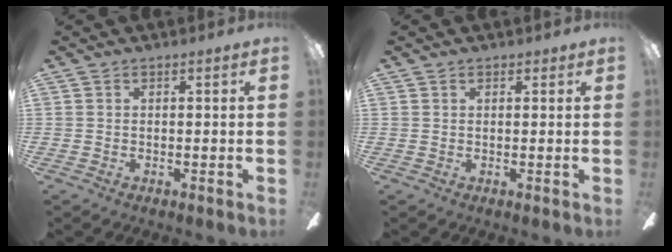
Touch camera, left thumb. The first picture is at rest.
{"total": 0.8, "force": [0.6, 0.4, 0.2], "torque": [-0.005, 0.002, 0.011]}